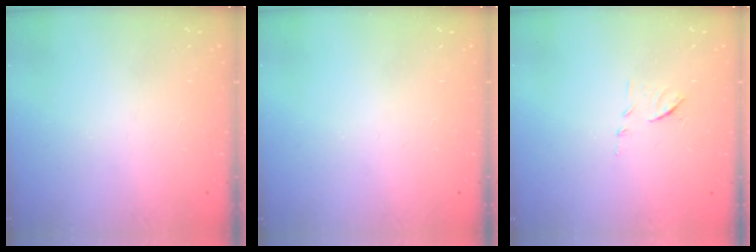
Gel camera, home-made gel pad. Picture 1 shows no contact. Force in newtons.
{"total": 0.0}
{"total": 8.2, "press": 8.2, "slide": 0.2}